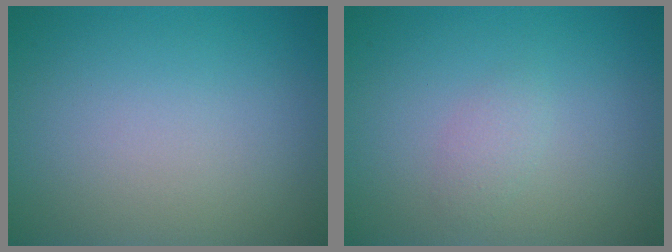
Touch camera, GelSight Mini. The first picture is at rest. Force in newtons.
{"total": 1.1, "press": 1.1, "slide": 0.1}